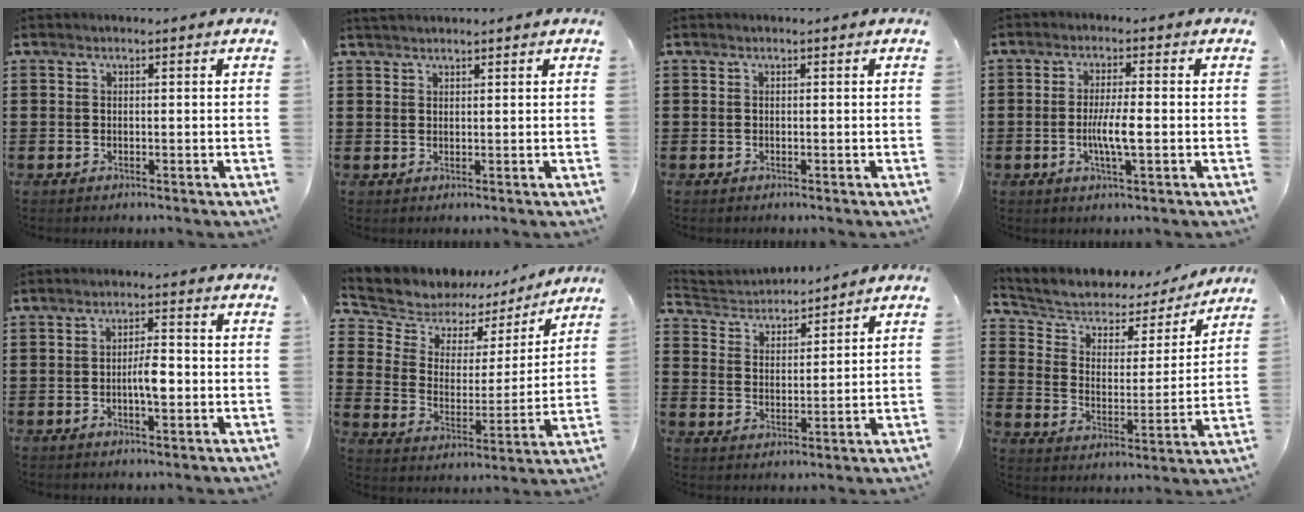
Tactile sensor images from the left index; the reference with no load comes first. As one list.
[{"total": 1.3, "force": [1.2, 0.0, 0.2], "torque": [-0.007, -0.001, 0.024]}, {"total": 0.0}, {"total": 5.0, "force": [-0.8, 0.7, 4.9], "torque": [-0.100, -0.005, -0.020]}, {"total": 4.3, "force": [-0.8, 1.3, 4.0], "torque": [-0.073, 0.000, -0.021]}, {"total": 5.0, "force": [3.8, 3.3, 0.4], "torque": [-0.046, -0.028, 0.060]}, {"total": 3.3, "force": [3.2, 0.6, -0.3], "torque": [-0.015, -0.017, 0.055]}, {"total": 4.1, "force": [3.2, 2.3, 1.1], "torque": [-0.050, -0.027, 0.047]}]